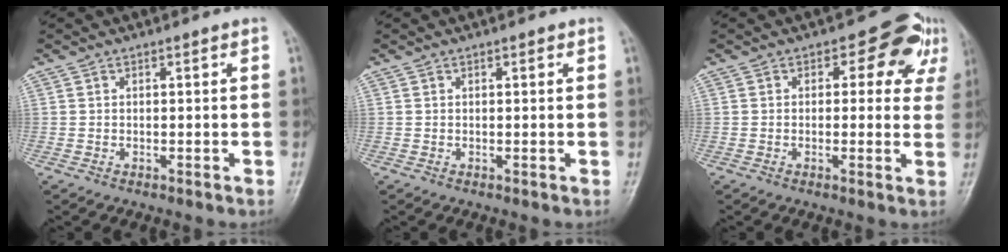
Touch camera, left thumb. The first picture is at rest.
{"total": 0.9, "force": [0.4, 0.4, 0.8], "torque": [-0.007, 0.002, 0.002]}
{"total": 6.9, "force": [2.7, 4.4, 4.6], "torque": [-0.006, -0.001, 0.020]}